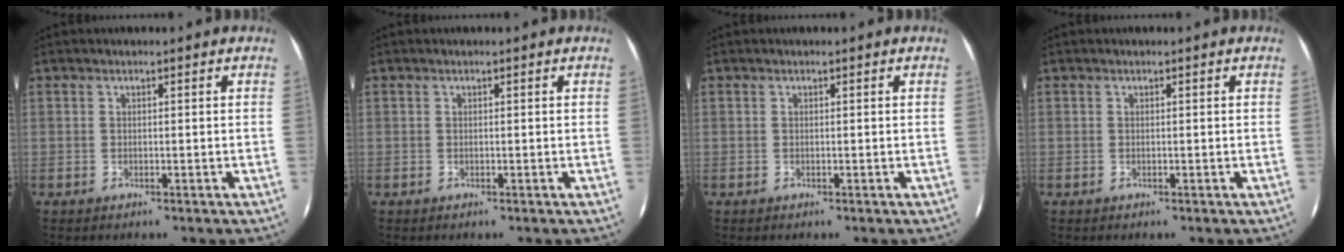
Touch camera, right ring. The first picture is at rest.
{"total": 0.0}
{"total": 0.0}
{"total": 0.0}